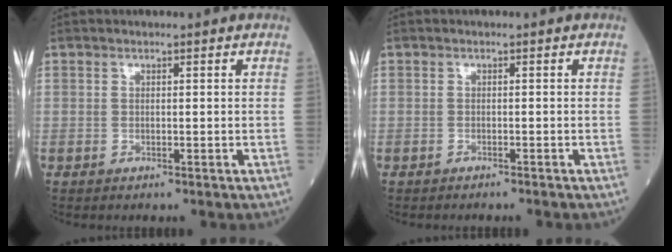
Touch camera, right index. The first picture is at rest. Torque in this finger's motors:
{"motor_torque": [-0.05, -0.04, 0.04, 0.02]}